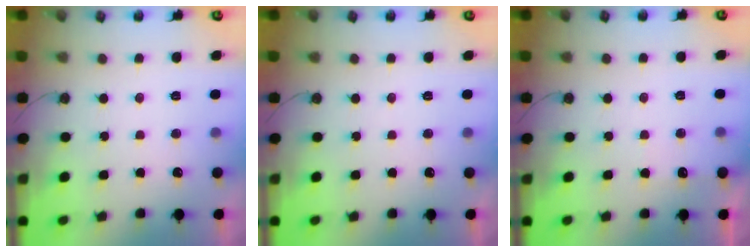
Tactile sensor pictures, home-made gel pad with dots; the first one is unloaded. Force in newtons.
{"total": 0.0}
{"total": 3.8, "press": 3.8, "slide": 0.6}